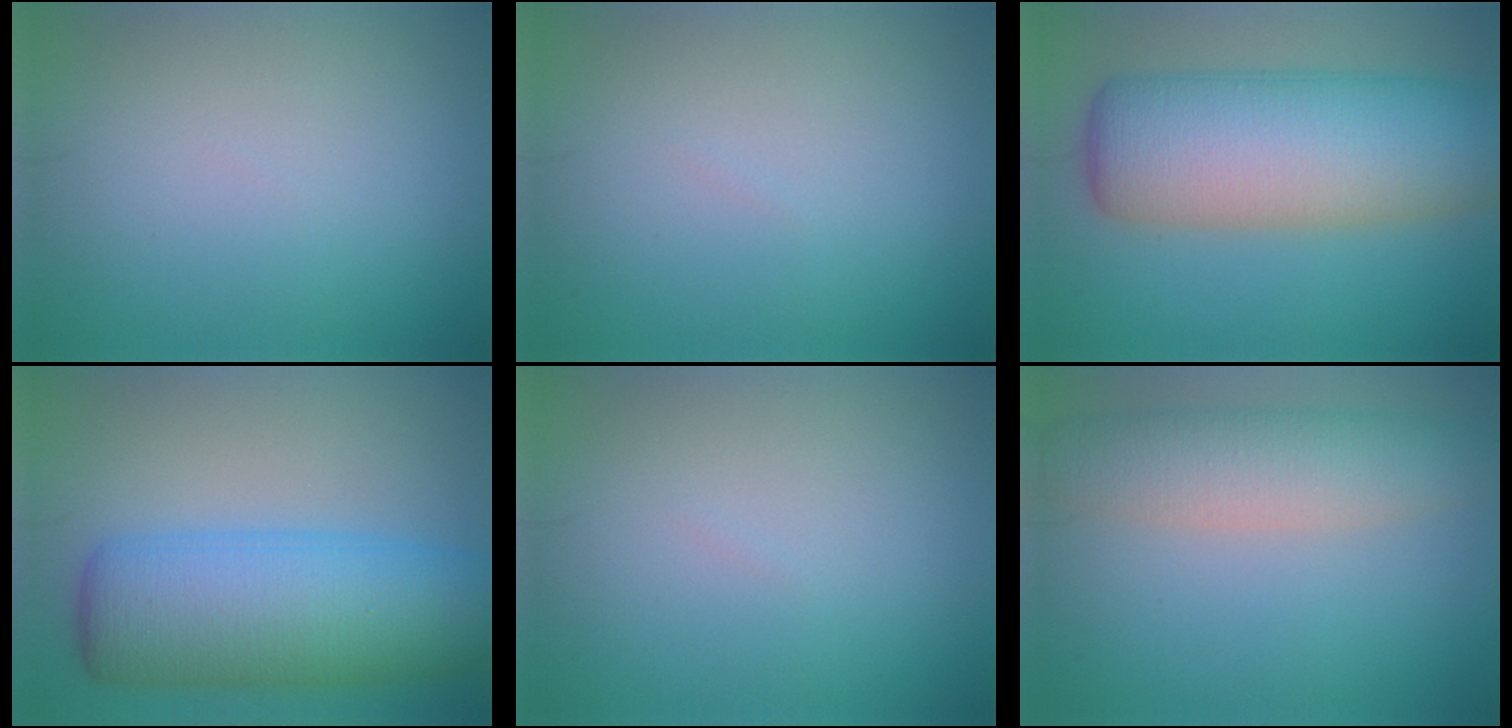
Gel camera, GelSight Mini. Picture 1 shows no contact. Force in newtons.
{"total": 0.0}
{"total": 12.0, "press": 12.0, "slide": 0.3}
{"total": 10.5, "press": 10.5, "slide": 0.3}
{"total": 0.0}
{"total": 5.3, "press": 5.3, "slide": 0.3}